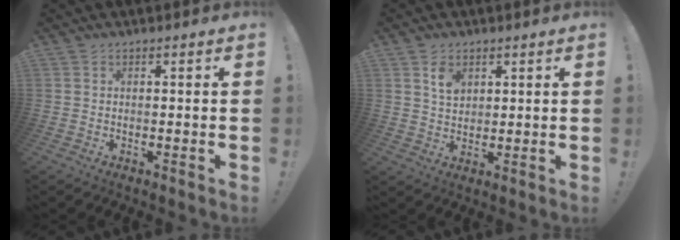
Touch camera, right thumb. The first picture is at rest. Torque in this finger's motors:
{"motor_torque": [0.01, 0.03, 0.57, -0.59, -0.07]}